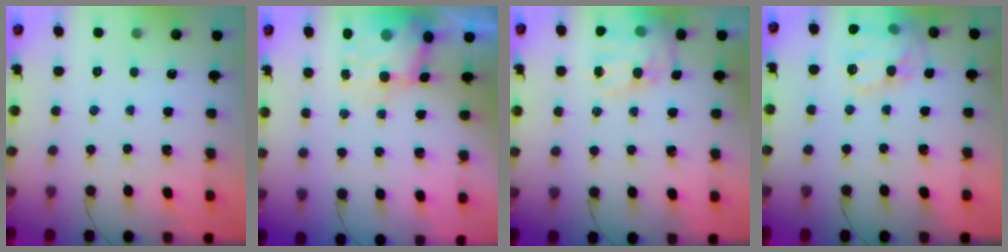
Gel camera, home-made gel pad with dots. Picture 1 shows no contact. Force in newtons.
{"total": 8.2, "press": 8.0, "slide": 1.8}
{"total": 14.2, "press": 13.7, "slide": 3.5}
{"total": 16.9, "press": 16.9, "slide": 1.1}